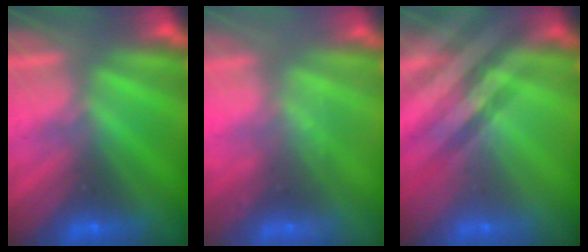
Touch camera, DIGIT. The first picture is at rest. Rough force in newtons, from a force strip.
{"total": 2.2}
{"total": 2.4}